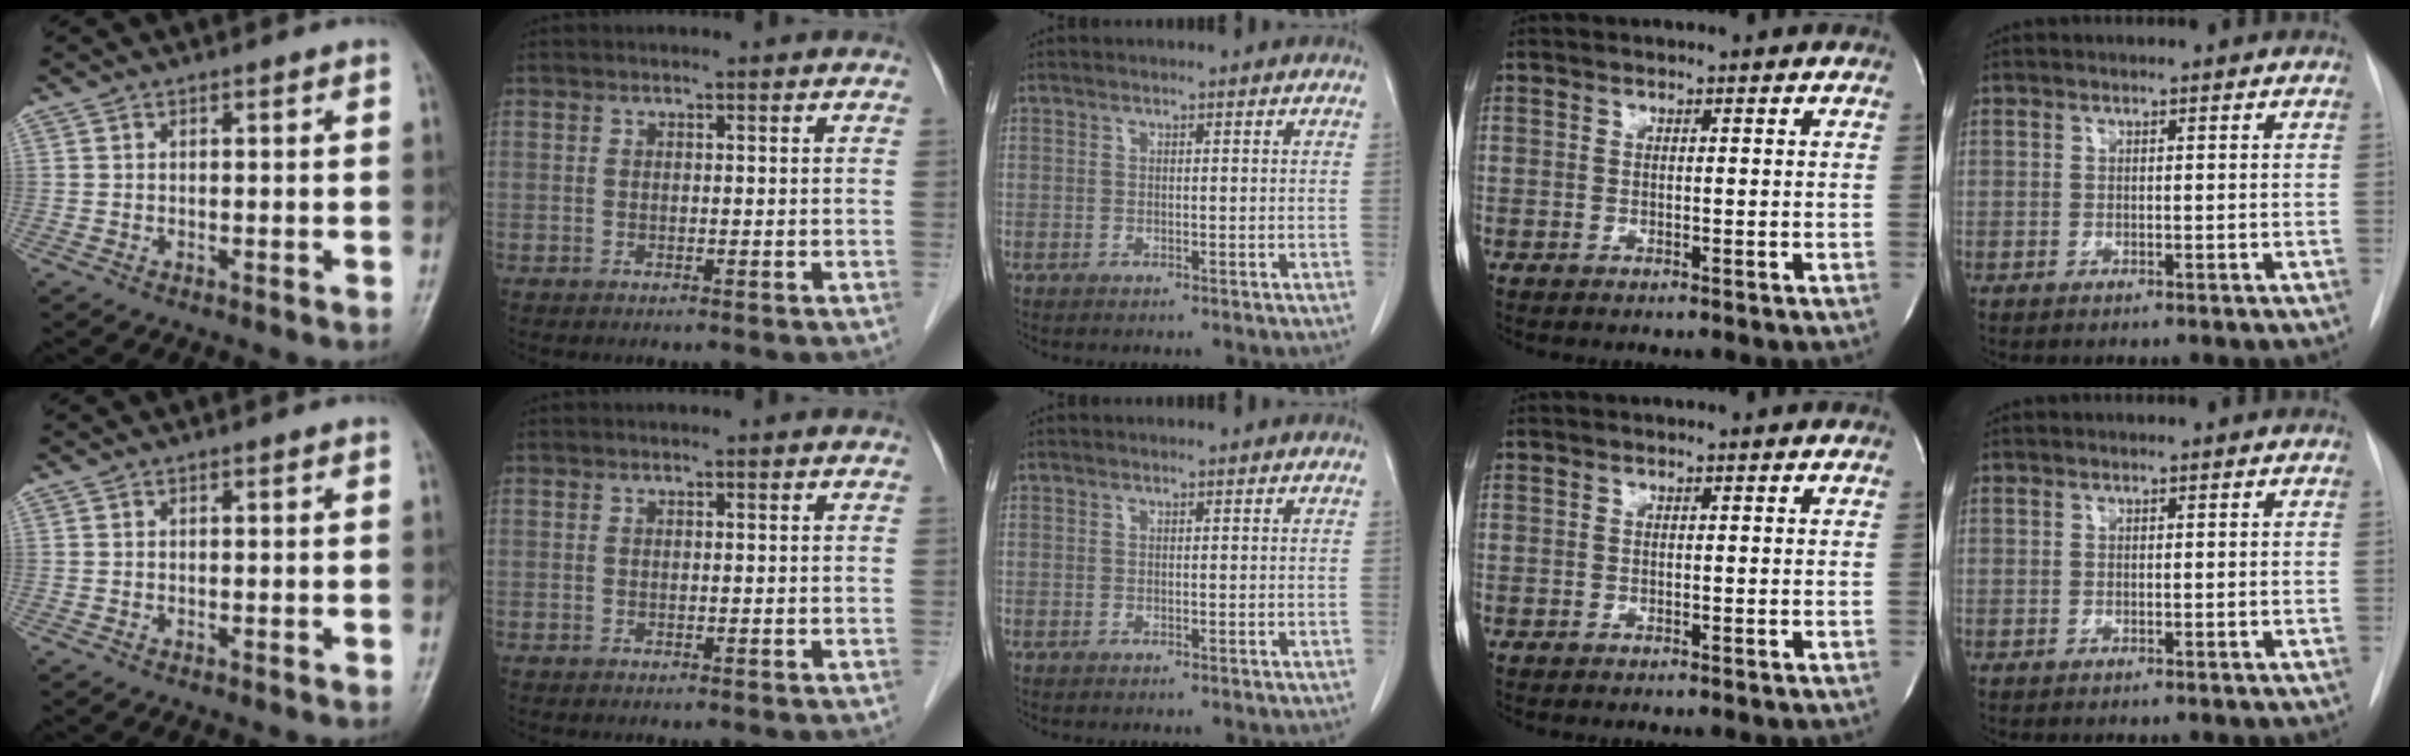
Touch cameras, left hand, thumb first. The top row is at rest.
{}